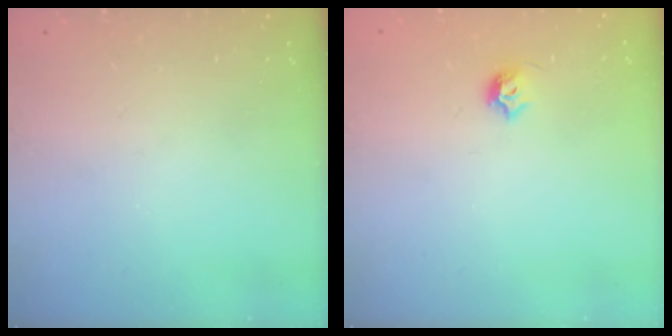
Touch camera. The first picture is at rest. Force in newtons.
{"total": 5.0, "press": 4.9, "slide": 0.7}